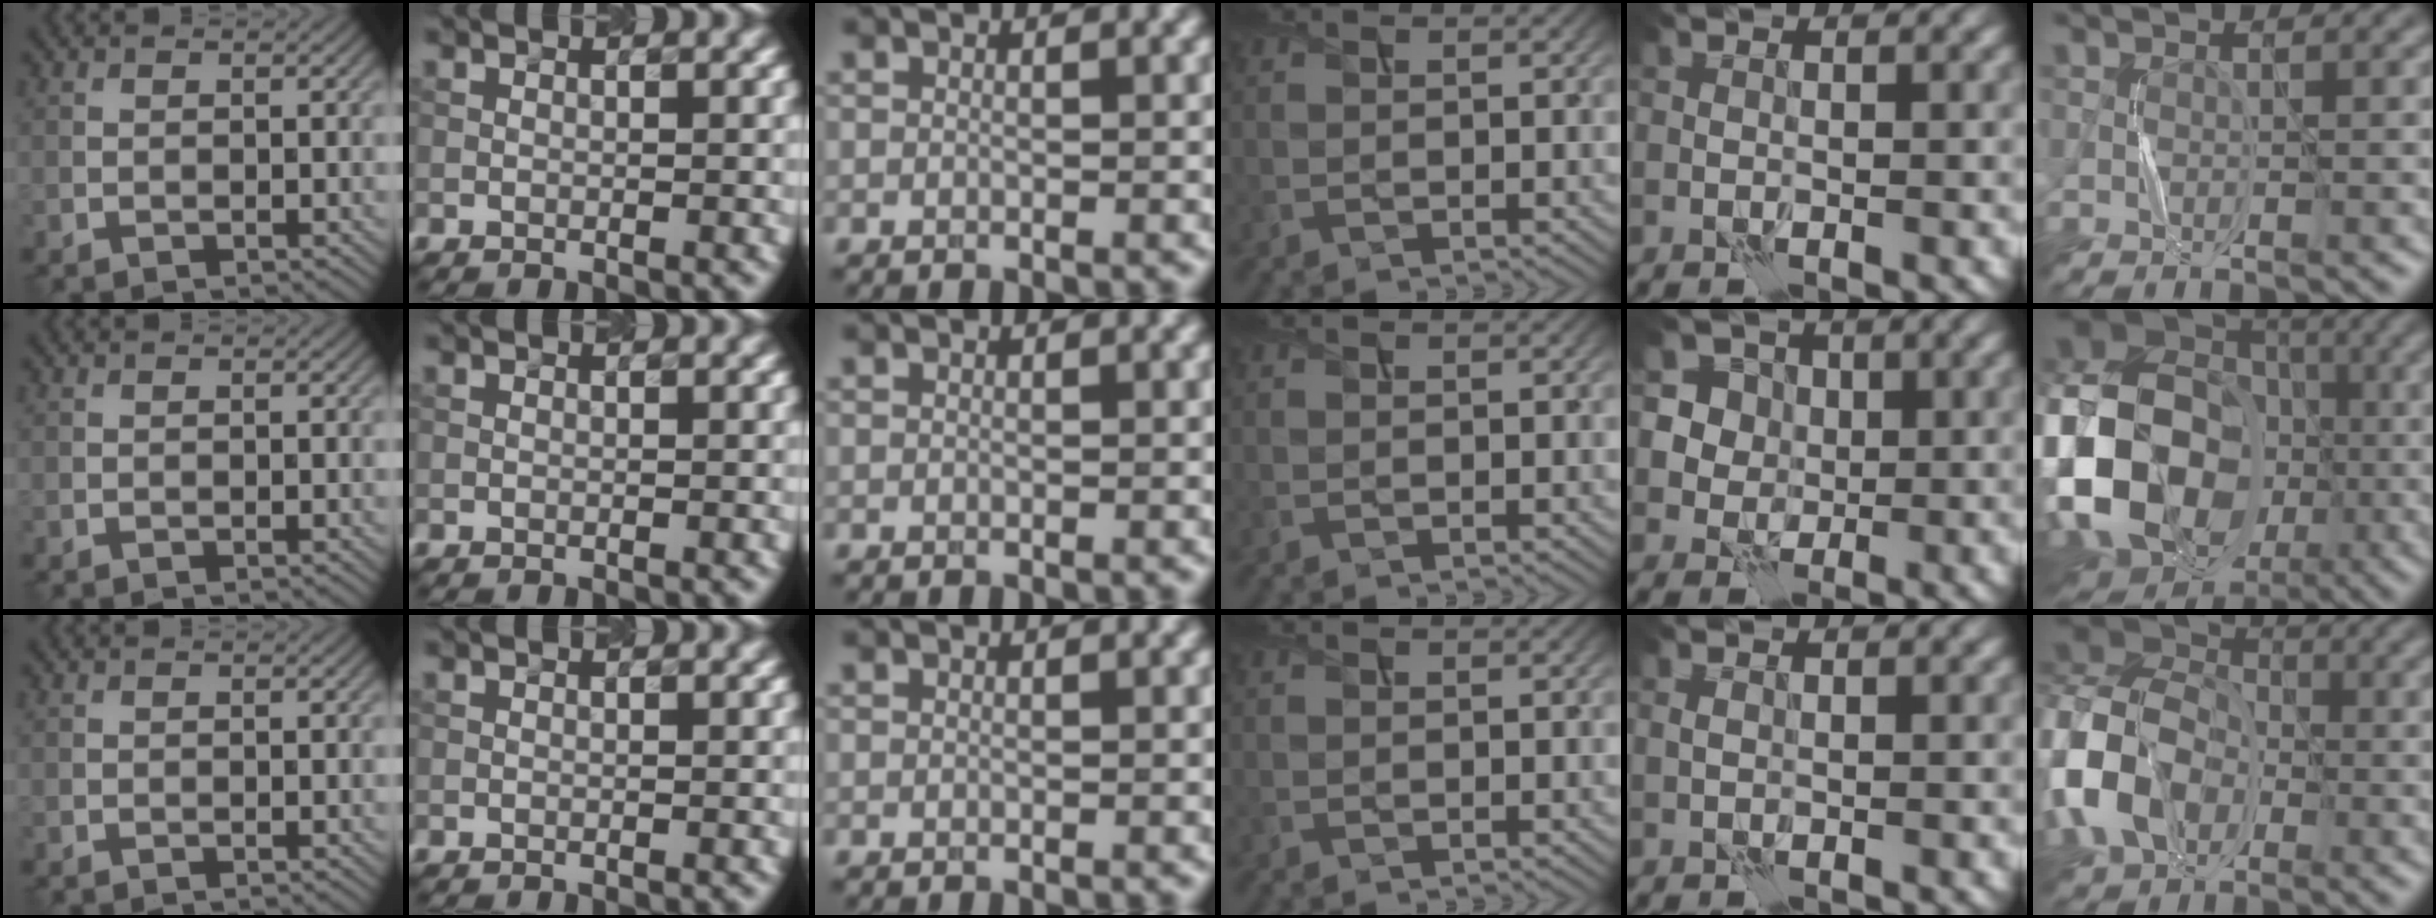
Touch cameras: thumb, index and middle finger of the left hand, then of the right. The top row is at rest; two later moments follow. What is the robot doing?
{"motion": "press", "object": "button"}